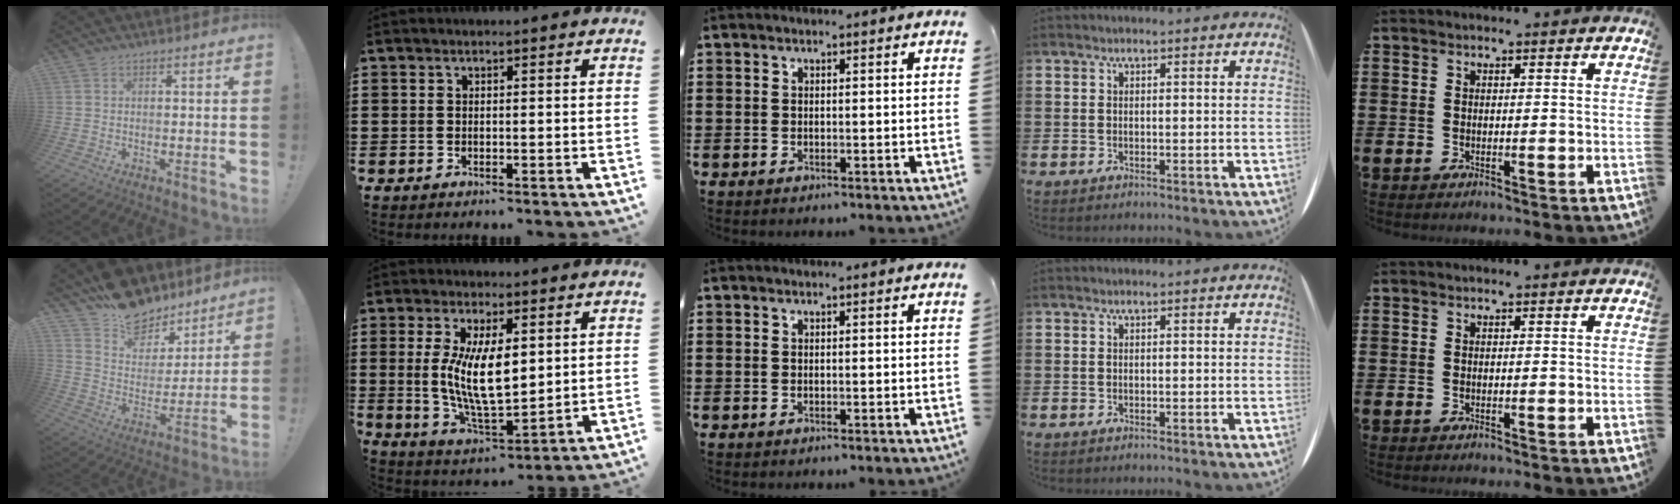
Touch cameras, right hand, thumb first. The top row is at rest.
{"thumb": {"total": 14.7, "force": [11.9, 7.7, 3.8], "torque": [-0.071, -0.088, 0.219]}, "index": {"total": 10.4, "force": [1.4, 4.3, 9.4], "torque": [-0.183, 0.000, 0.023]}}